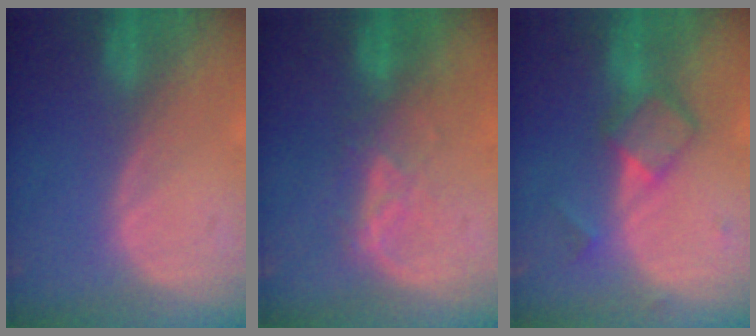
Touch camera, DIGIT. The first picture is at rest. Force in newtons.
{"total": 3.8, "press": 3.8, "slide": 0.6}
{"total": 6.0, "press": 5.2, "slide": 3.1}